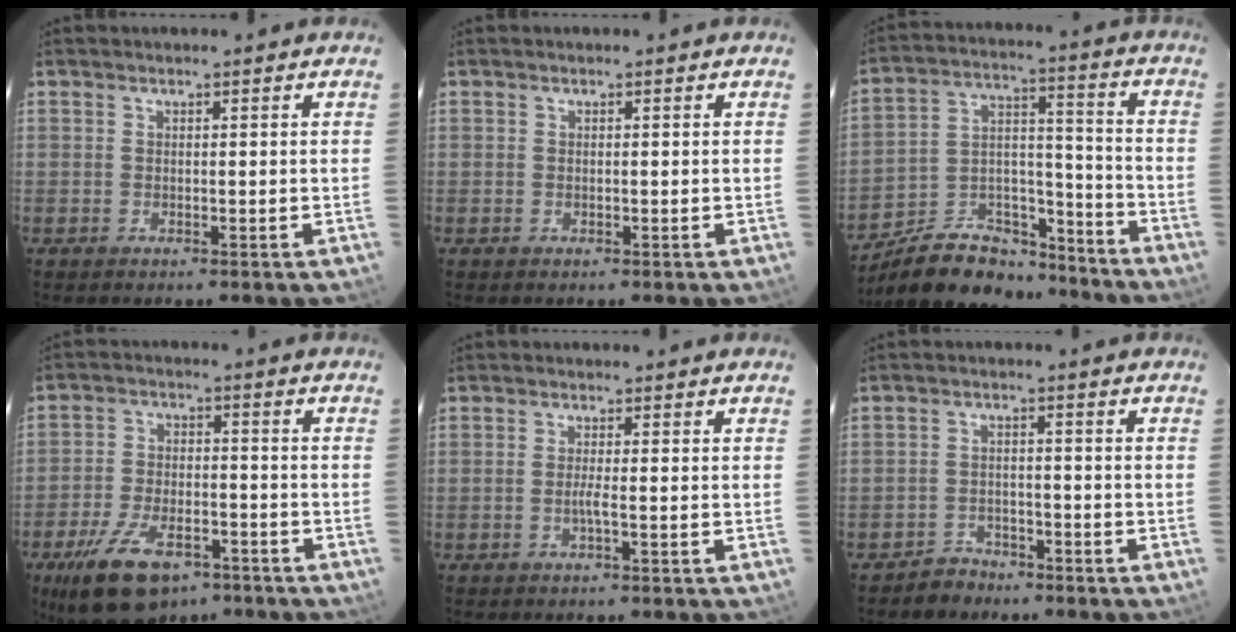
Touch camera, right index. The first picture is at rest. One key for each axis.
{"total": 0.0}
{"total": 17.9, "fx": -14.0, "fy": 8.3, "fz": 7.3, "tx": -0.141, "ty": 0.050, "tz": -0.213}
{"total": 15.1, "fx": -9.7, "fy": 7.3, "fz": 9.0, "tx": -0.191, "ty": -0.015, "tz": -0.163}
{"total": 1.4, "fx": -0.6, "fy": -0.4, "fz": 1.2, "tx": -0.022, "ty": -0.002, "tz": -0.012}
{"total": 4.0, "fx": -3.2, "fy": 2.4, "fz": 0.0, "tx": -0.008, "ty": 0.017, "tz": -0.054}